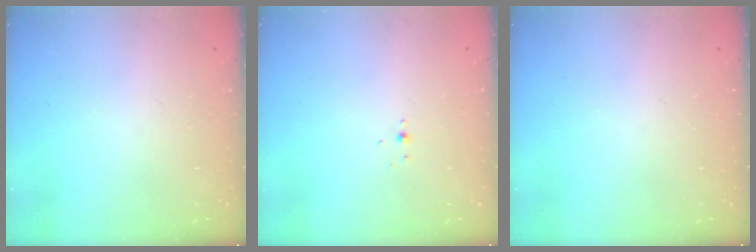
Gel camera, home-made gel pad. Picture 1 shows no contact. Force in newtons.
{"total": 3.0, "press": 2.9, "slide": 0.8}
{"total": 0.0}